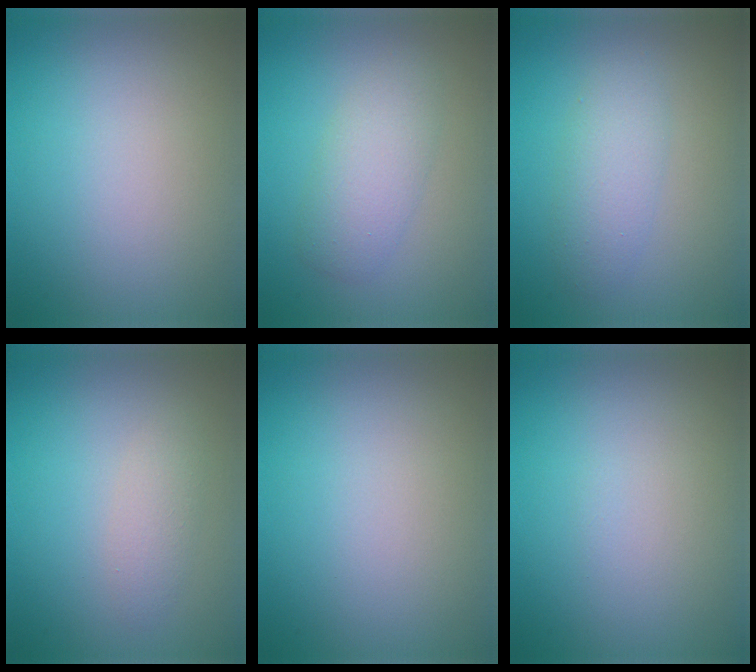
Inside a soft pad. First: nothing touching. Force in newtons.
{"total": 3.0, "press": 3.0, "slide": 0.1}
{"total": 2.7, "press": 2.7, "slide": 0.1}
{"total": 1.5, "press": 1.5, "slide": 0.1}
{"total": 0.0}
{"total": 0.0}